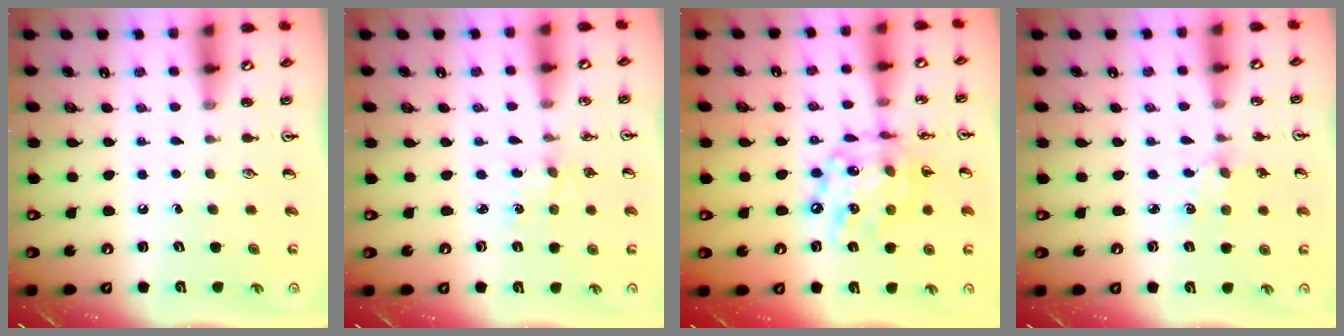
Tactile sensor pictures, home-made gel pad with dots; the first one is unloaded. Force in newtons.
{"total": 1.5, "press": 1.5, "slide": 0.2}
{"total": 15.2, "press": 15.1, "slide": 1.6}
{"total": 4.5, "press": 4.5, "slide": 0.5}